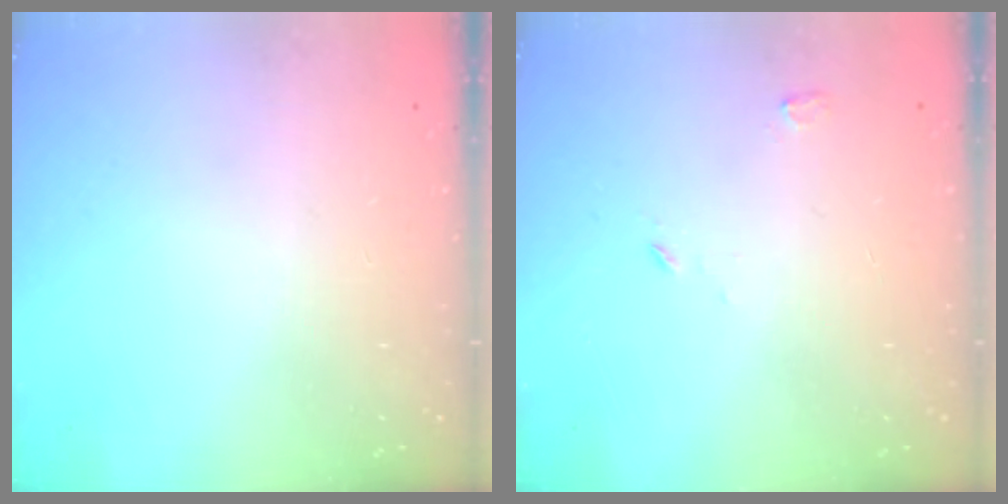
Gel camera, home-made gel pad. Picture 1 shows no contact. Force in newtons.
{"total": 2.8, "press": 2.8, "slide": 0.2}